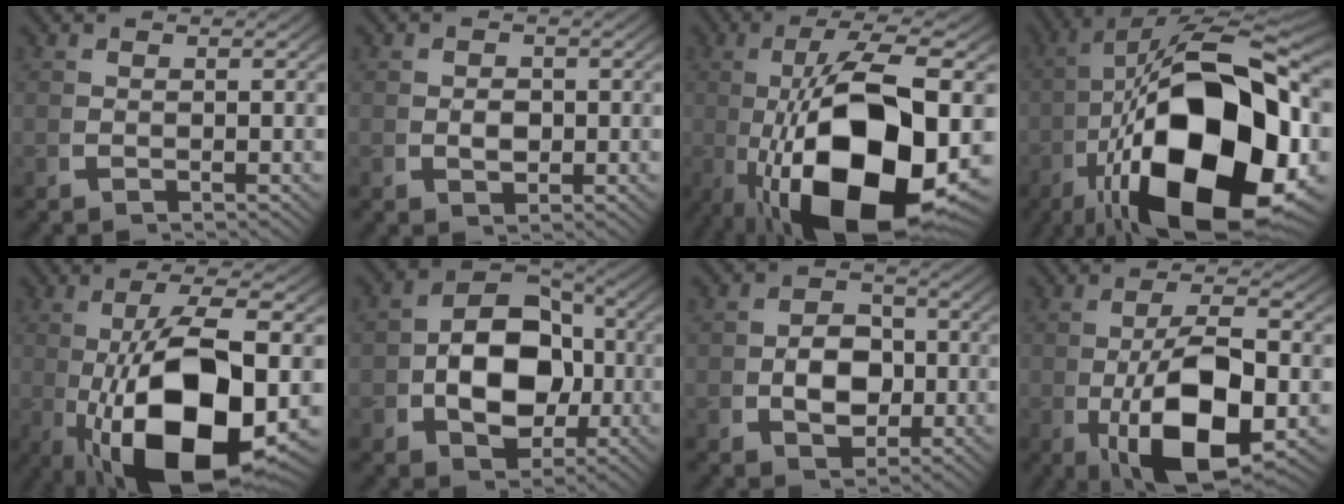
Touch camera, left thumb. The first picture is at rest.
{"total": 2.0, "force": [0.1, 1.5, 1.3], "torque": [-0.024, -0.009, 0.008]}
{"total": 20.9, "force": [-4.1, 10.2, 17.8], "torque": [-0.324, -0.060, -0.025]}
{"total": 26.9, "force": [-5.1, 14.2, 22.3], "torque": [-0.379, -0.075, -0.038]}
{"total": 17.2, "force": [-3.5, 8.3, 14.6], "torque": [-0.273, -0.052, -0.018]}
{"total": 11.5, "force": [-0.5, 8.0, 8.2], "torque": [-0.151, -0.024, 0.003]}
{"total": 6.0, "force": [-0.4, 4.4, 4.0], "torque": [-0.068, -0.020, 0.005]}
{"total": 11.3, "force": [-2.5, 5.5, 9.6], "torque": [-0.191, -0.036, -0.021]}